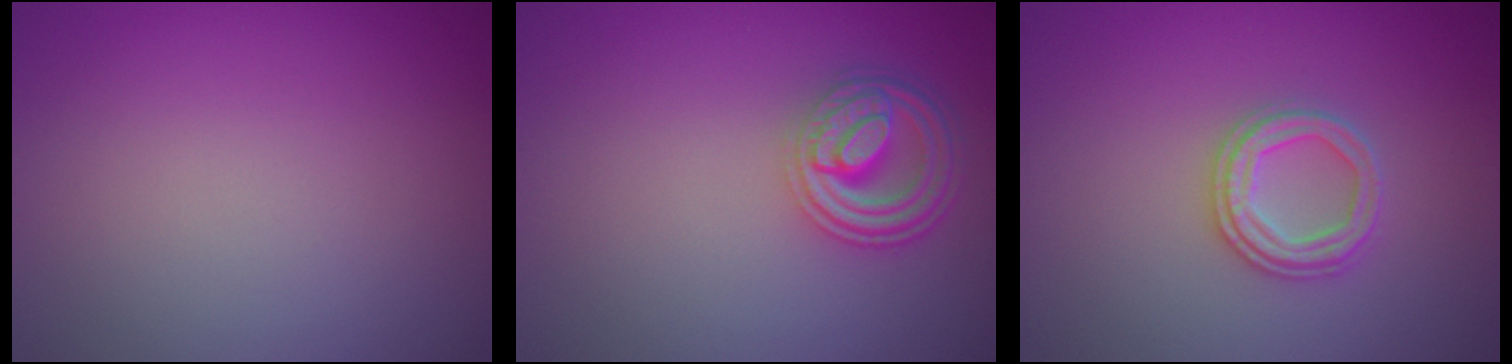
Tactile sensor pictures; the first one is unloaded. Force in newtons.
{"total": 4.5, "press": 3.6, "slide": 2.7}
{"total": 2.5, "press": 2.4, "slide": 0.6}